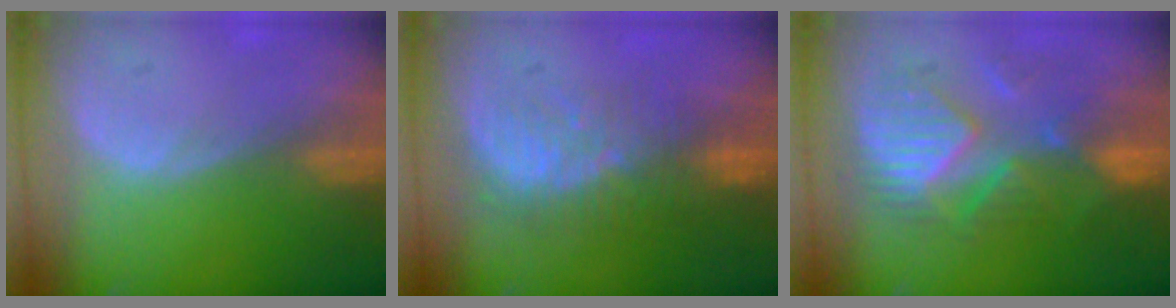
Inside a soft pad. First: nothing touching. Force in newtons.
{"total": 8.3, "press": 7.7, "slide": 3.1}
{"total": 9.4, "press": 9.3, "slide": 1.6}